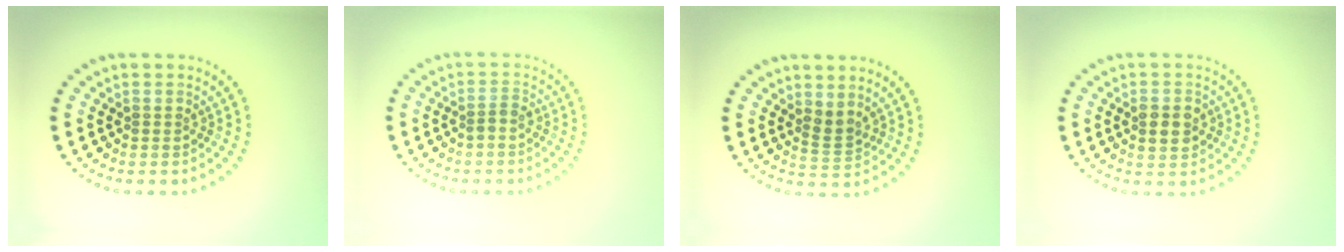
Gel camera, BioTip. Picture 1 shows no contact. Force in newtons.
{"total": 1.0, "press": 0.8, "slide": 0.6}
{"total": 1.8, "press": 1.3, "slide": 1.3}
{"total": 2.3, "press": 2.3, "slide": 0.2}